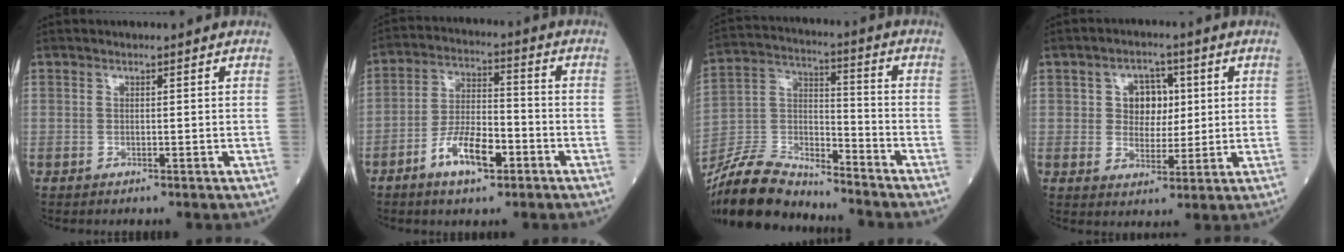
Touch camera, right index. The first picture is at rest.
{"total": 7.9, "force": [-4.1, 3.0, 6.0], "torque": [-0.118, 0.009, -0.073]}
{"total": 14.2, "force": [-13.3, 3.2, 4.0], "torque": [-0.083, 0.017, -0.249]}
{"total": 5.8, "force": [1.4, 4.2, 3.8], "torque": [-0.059, 0.015, 0.029]}